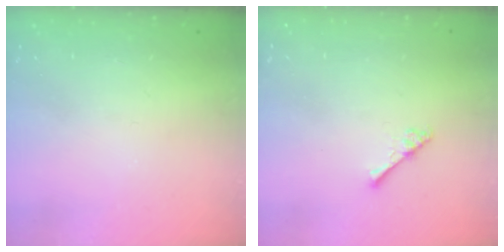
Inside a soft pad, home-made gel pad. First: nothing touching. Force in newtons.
{"total": 2.4, "press": 2.4, "slide": 0.4}